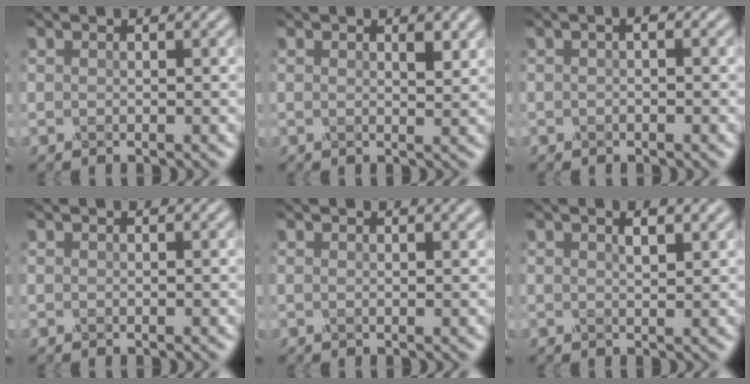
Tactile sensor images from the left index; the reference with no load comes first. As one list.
[{"total": 1.6, "force": [0.7, 0.4, 1.3], "torque": [-0.017, 0.001, 0.018]}, {"total": 2.1, "force": [0.7, 1.0, 1.7], "torque": [-0.016, 0.018, -0.007]}, {"total": 0.0}, {"total": 2.4, "force": [1.3, 1.0, 1.7], "torque": [0.000, 0.013, 0.000]}, {"total": 2.3, "force": [1.1, 0.7, 1.9], "torque": [-0.016, 0.005, 0.011]}]